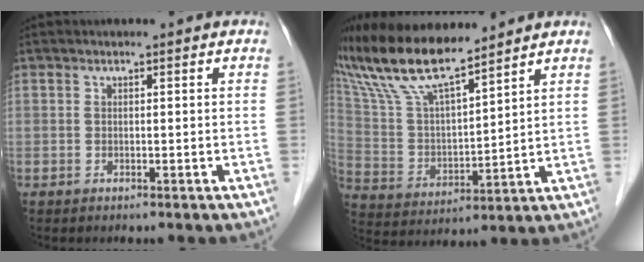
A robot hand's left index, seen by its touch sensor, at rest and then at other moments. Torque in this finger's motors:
{"motor_torque": [0.50, -1.64, 0.31, 0.21]}